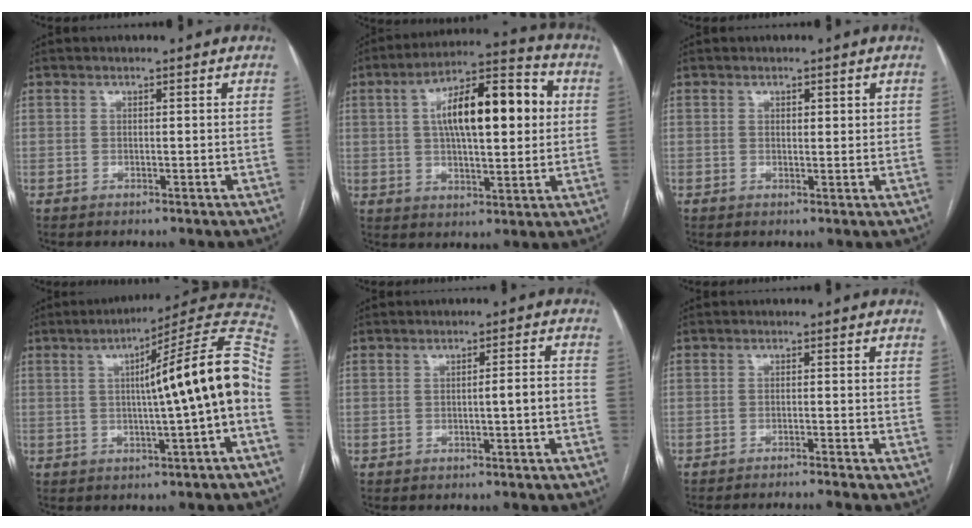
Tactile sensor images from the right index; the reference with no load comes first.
{"total": 16.4, "force": [3.0, 4.9, 15.3], "torque": [-0.251, 0.037, 0.043]}
{"total": 1.4, "force": [0.7, 0.5, 1.2], "torque": [-0.017, 0.000, 0.007]}
{"total": 16.1, "force": [-0.6, -0.6, 16.1], "torque": [-0.219, 0.035, -0.014]}
{"total": 2.7, "force": [-1.0, -0.3, 2.4], "torque": [-0.033, 0.005, -0.017]}
{"total": 4.8, "force": [-4.3, -1.9, 1.1], "torque": [-0.003, -0.003, -0.063]}